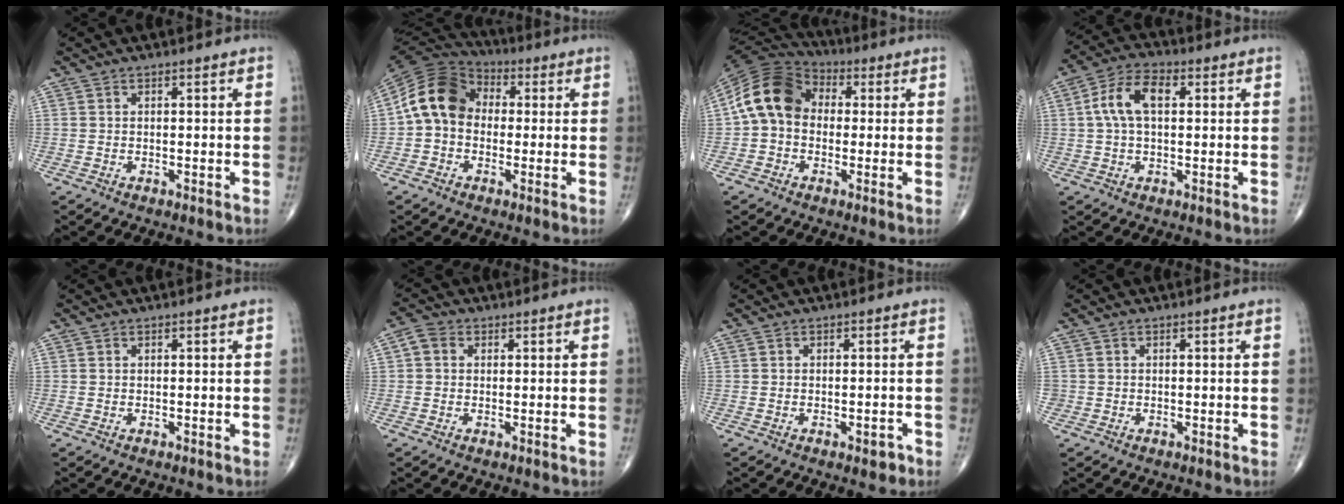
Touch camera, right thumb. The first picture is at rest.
{"total": 12.3, "force": [0.2, 9.6, 7.6], "torque": [-0.129, 0.034, -0.014]}
{"total": 13.1, "force": [0.6, 10.1, 8.4], "torque": [-0.147, 0.035, -0.004]}
{"total": 8.6, "force": [1.5, 4.7, 7.0], "torque": [-0.140, 0.025, 0.025]}
{"total": 0.0}
{"total": 2.9, "force": [0.5, 2.4, 1.5], "torque": [-0.024, 0.009, 0.005]}
{"total": 1.9, "force": [-1.0, 0.9, 1.4], "torque": [-0.013, 0.003, -0.013]}
{"total": 0.6, "force": [-0.1, 0.6, 0.0], "torque": [0.005, 0.005, -0.003]}